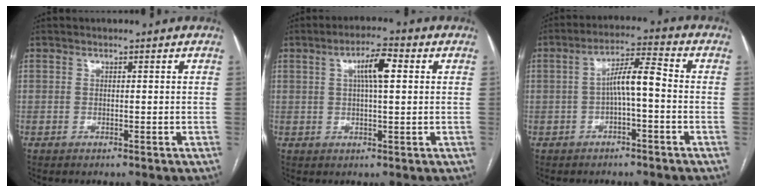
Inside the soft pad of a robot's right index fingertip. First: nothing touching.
{"total": 5.7, "force": [1.6, 1.0, 5.4], "torque": [-0.094, 0.014, 0.027]}
{"total": 6.1, "force": [-0.8, 1.0, 5.9], "torque": [-0.101, 0.025, -0.013]}